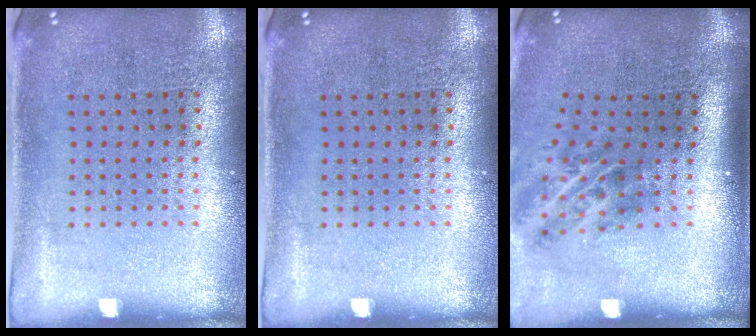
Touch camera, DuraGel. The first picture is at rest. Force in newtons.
{"total": 0.0}
{"total": 2.1, "press": 1.3, "slide": 1.7}